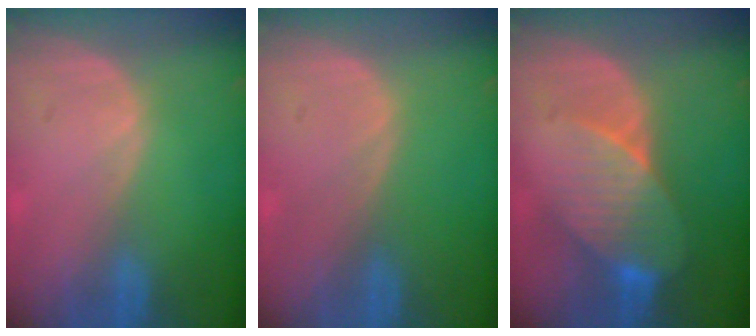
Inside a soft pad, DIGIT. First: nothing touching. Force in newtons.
{"total": 0.0}
{"total": 8.4, "press": 7.5, "slide": 3.8}